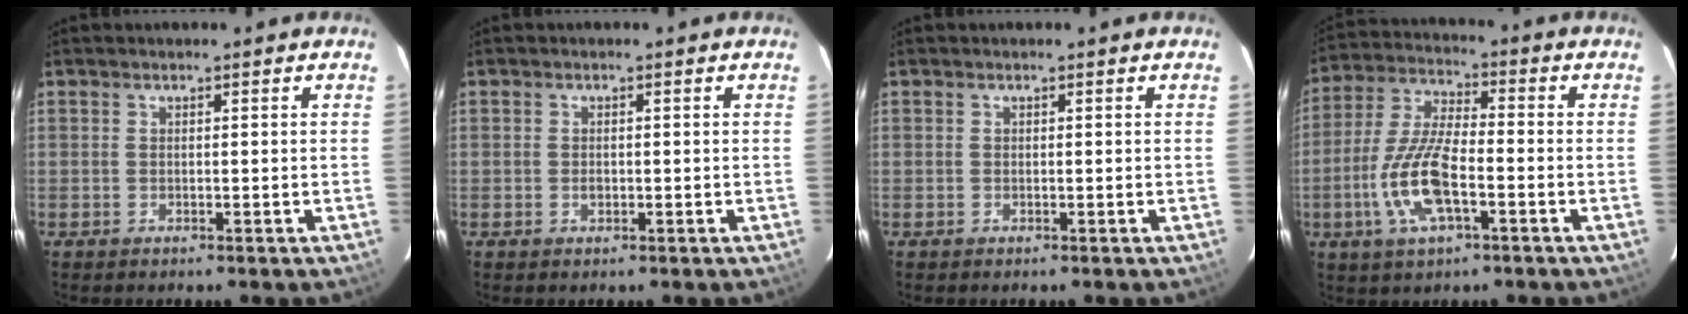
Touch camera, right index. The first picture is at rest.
{"total": 1.0, "force": [-0.2, 0.8, 0.6], "torque": [-0.009, 0.001, -0.003]}
{"total": 0.0}
{"total": 12.8, "force": [-4.3, 4.2, 11.3], "torque": [-0.242, -0.004, -0.083]}